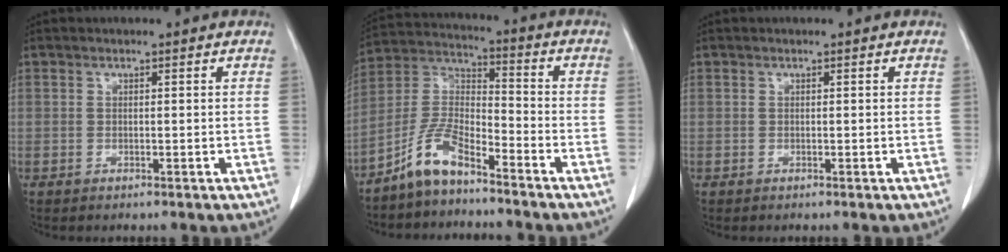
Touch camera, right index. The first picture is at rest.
{"total": 8.4, "force": [-6.5, 2.3, 4.8], "torque": [-0.113, 0.009, -0.133]}
{"total": 0.0}